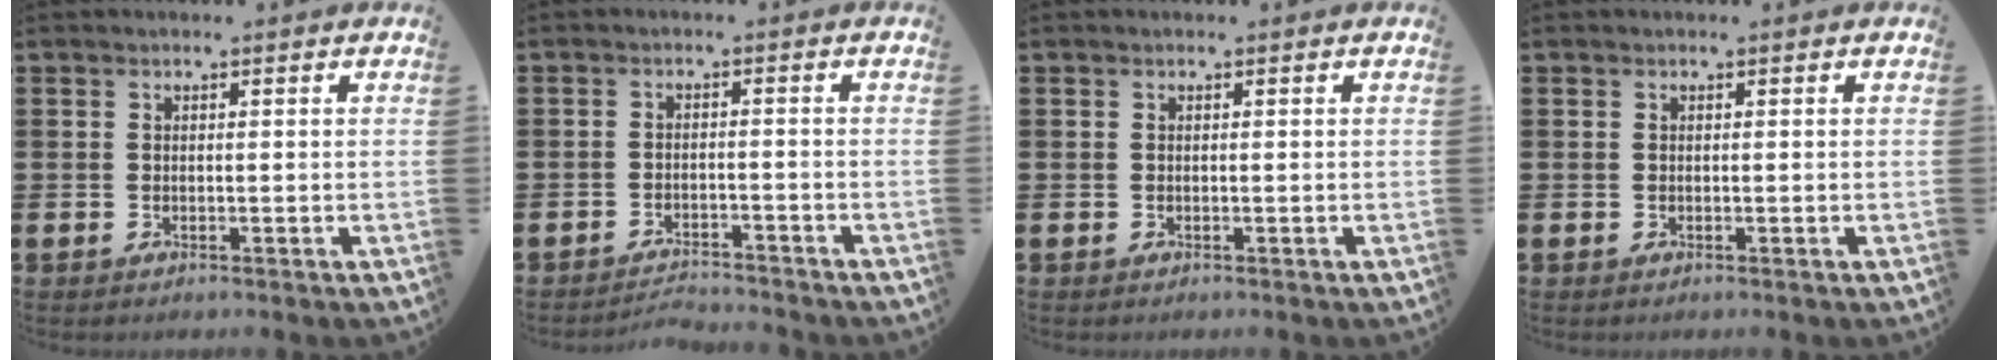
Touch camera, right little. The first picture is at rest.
{"total": 2.2, "force": [-2.2, -0.1, -0.1], "torque": [-0.005, 0.003, -0.048]}
{"total": 0.0}
{"total": 0.0}